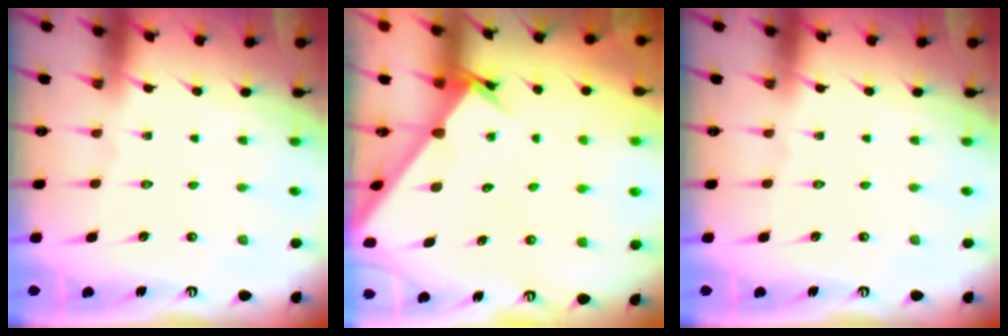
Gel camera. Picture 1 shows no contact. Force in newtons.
{"total": 2.3, "press": 2.3, "slide": 0.0}
{"total": 0.0}